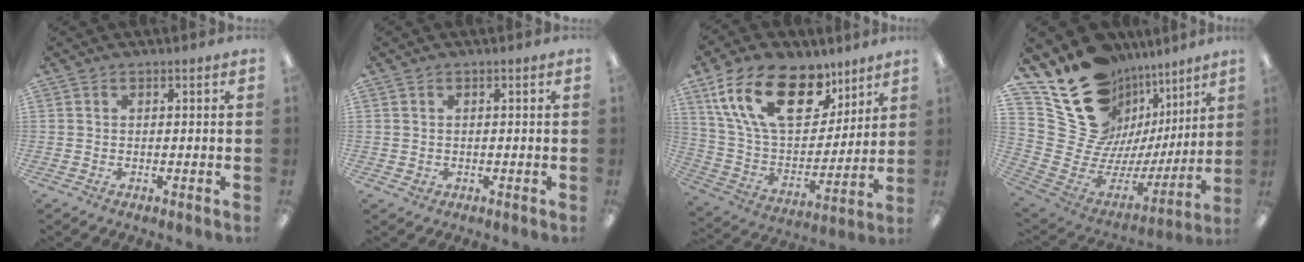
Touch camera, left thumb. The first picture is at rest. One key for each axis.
{"total": 1.2, "fx": 0.1, "fy": 1.1, "fz": 0.4, "tx": -0.001, "ty": 0.000, "tz": -0.002}
{"total": 23.1, "fx": 12.4, "fy": 12.7, "fz": 14.9, "tx": -0.284, "ty": -0.049, "tz": 0.222}
{"total": 19.7, "fx": 12.1, "fy": 13.8, "fz": 7.2, "tx": -0.119, "ty": -0.097, "tz": 0.251}